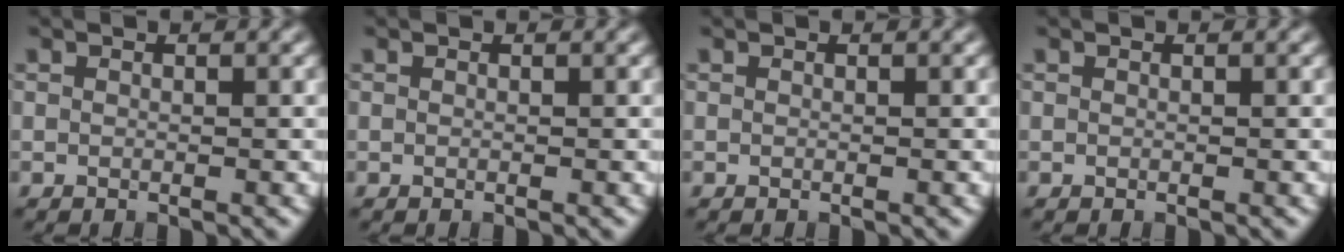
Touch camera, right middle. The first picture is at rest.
{"total": 0.0}
{"total": 0.0}
{"total": 0.0}